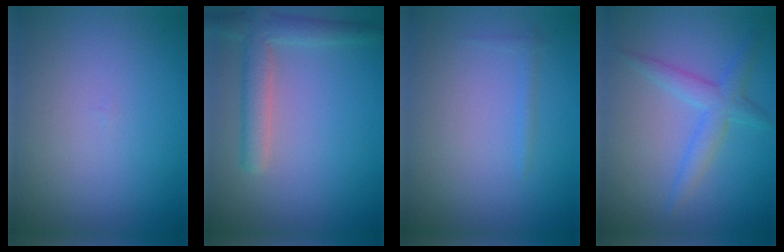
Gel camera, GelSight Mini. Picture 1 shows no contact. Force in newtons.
{"total": 3.5, "press": 3.5, "slide": 0.3}
{"total": 0.6, "press": 0.6, "slide": 0.1}
{"total": 2.8, "press": 2.8, "slide": 0.1}